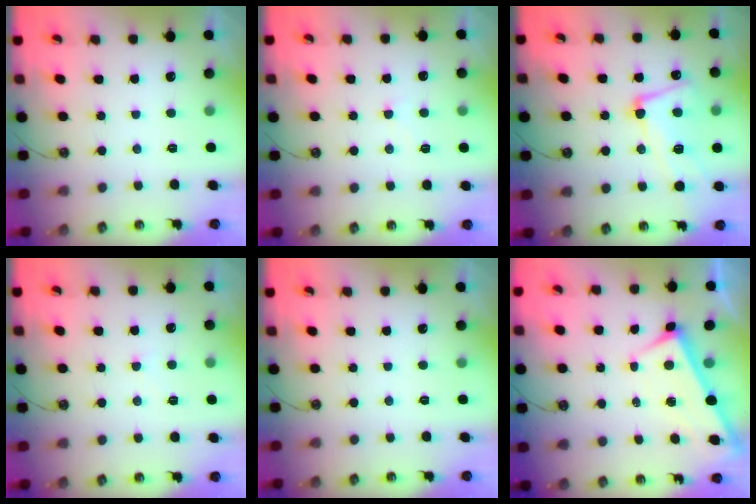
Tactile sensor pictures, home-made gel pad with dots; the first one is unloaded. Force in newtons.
{"total": 0.5, "press": 0.0, "slide": 0.5}
{"total": 7.9, "press": 7.8, "slide": 1.1}
{"total": 1.9, "press": 1.8, "slide": 0.5}
{"total": 0.0}
{"total": 2.5, "press": 2.5, "slide": 0.3}